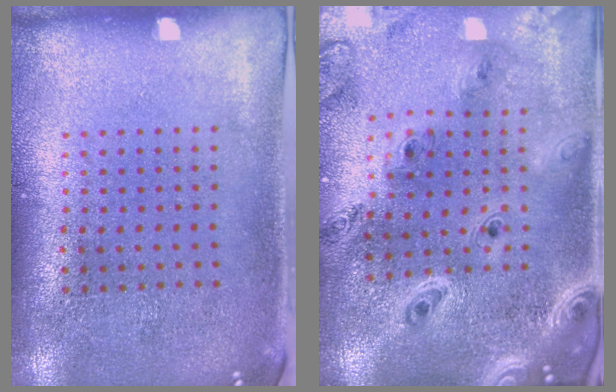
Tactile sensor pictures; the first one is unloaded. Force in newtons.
{"total": 2.5, "press": 2.2, "slide": 1.1}